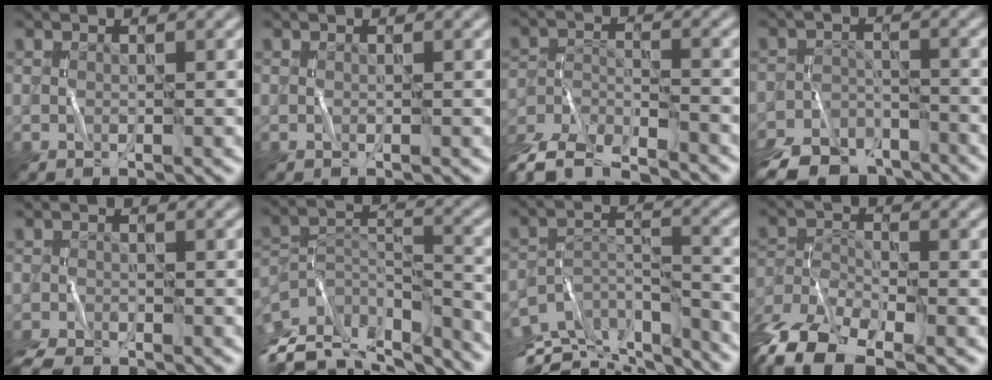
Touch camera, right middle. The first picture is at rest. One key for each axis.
{"total": 0.0}
{"total": 9.1, "fx": -8.5, "fy": 2.4, "fz": 2.1, "tx": -0.038, "ty": -0.015, "tz": -0.144}
{"total": 8.6, "fx": -7.4, "fy": 3.5, "fz": 2.6, "tx": -0.050, "ty": -0.020, "tz": -0.124}
{"total": 3.0, "fx": -2.8, "fy": 0.5, "fz": 1.0, "tx": -0.031, "ty": -0.011, "tz": -0.057}
{"total": 11.3, "fx": -9.1, "fy": 4.7, "fz": 4.6, "tx": -0.090, "ty": 0.021, "tz": -0.134}
{"total": 13.0, "fx": -11.8, "fy": 3.7, "fz": 4.0, "tx": -0.077, "ty": 0.002, "tz": -0.160}
{"total": 8.6, "fx": -6.4, "fy": 3.4, "fz": 4.7, "tx": -0.094, "ty": -0.007, "tz": -0.129}